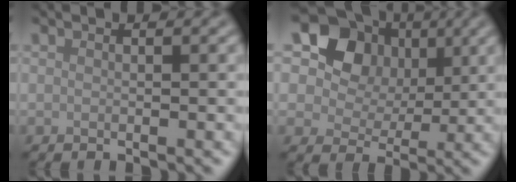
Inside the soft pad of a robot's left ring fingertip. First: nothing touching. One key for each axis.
{"total": 10.9, "fx": 4.3, "fy": 8.4, "fz": 5.5, "tx": -0.105, "ty": 0.029, "tz": 0.054}